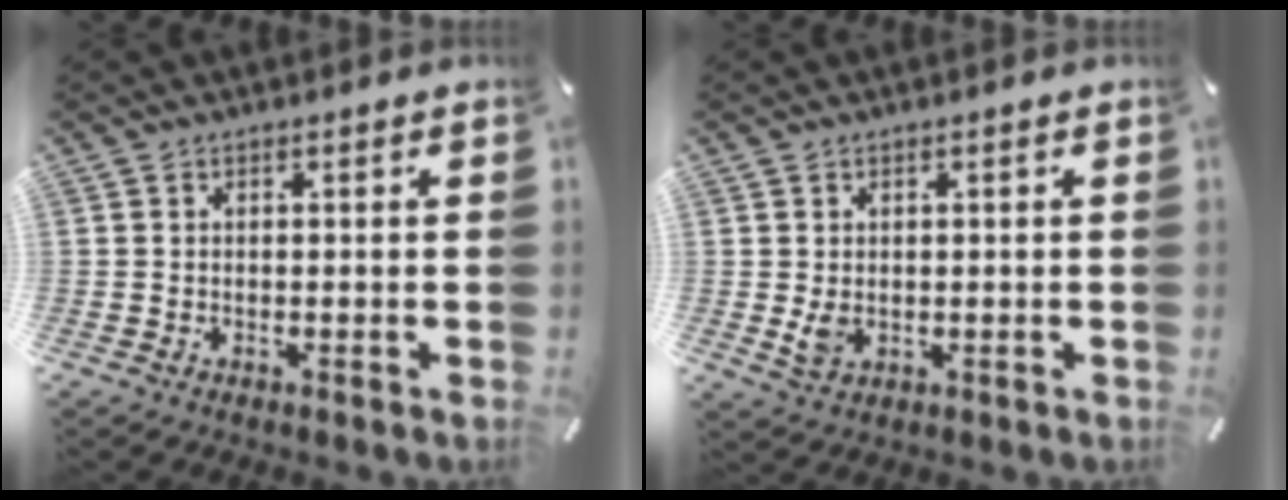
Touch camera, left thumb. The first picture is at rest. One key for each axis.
{"total": 3.0, "fx": 0.2, "fy": 2.4, "fz": 1.8, "tx": -0.039, "ty": -0.006, "tz": 0.002}